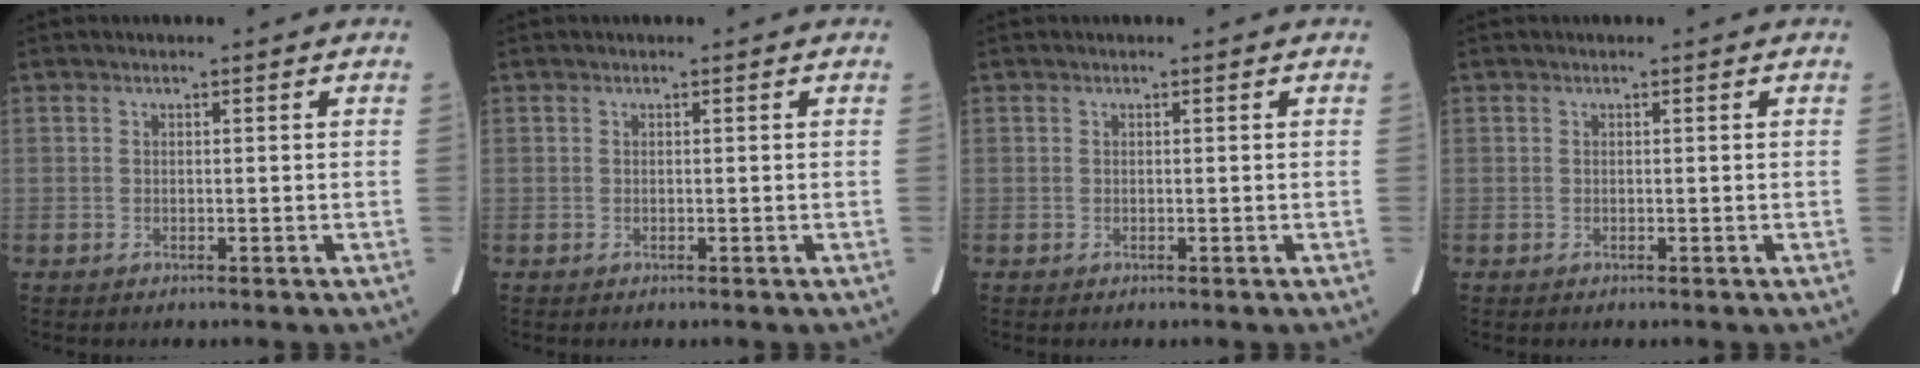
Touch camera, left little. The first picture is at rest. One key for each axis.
{"total": 0.0}
{"total": 0.0}
{"total": 0.0}